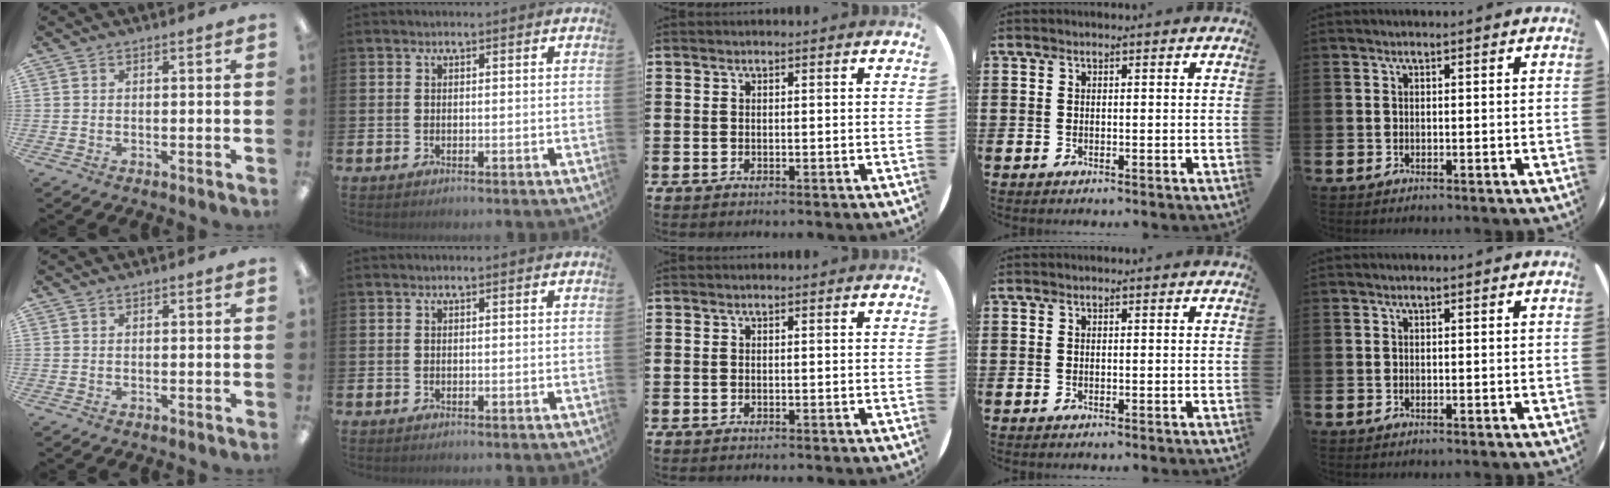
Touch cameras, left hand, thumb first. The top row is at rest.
{}